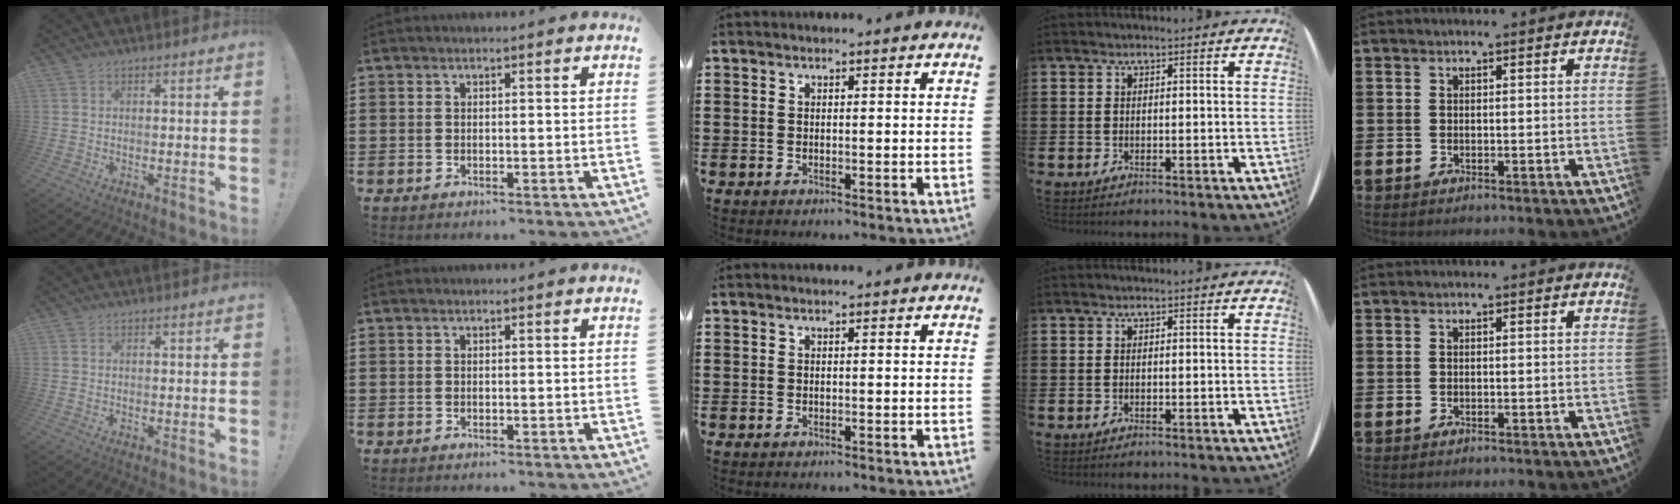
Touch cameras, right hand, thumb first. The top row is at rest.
{}